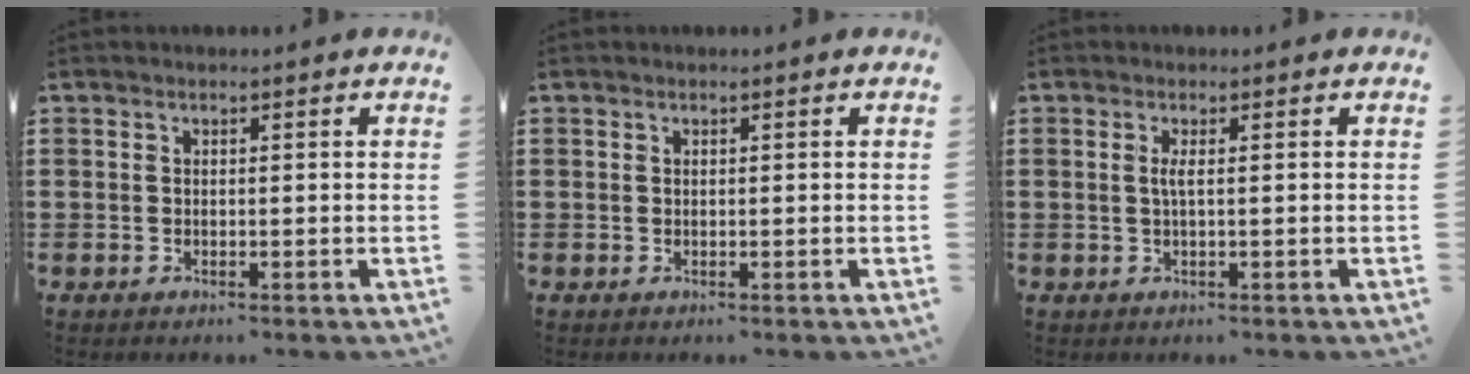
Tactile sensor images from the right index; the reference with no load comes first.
{"total": 0.0}
{"total": 1.6, "force": [0.0, 0.0, 1.6], "torque": [-0.031, -0.003, -0.001]}